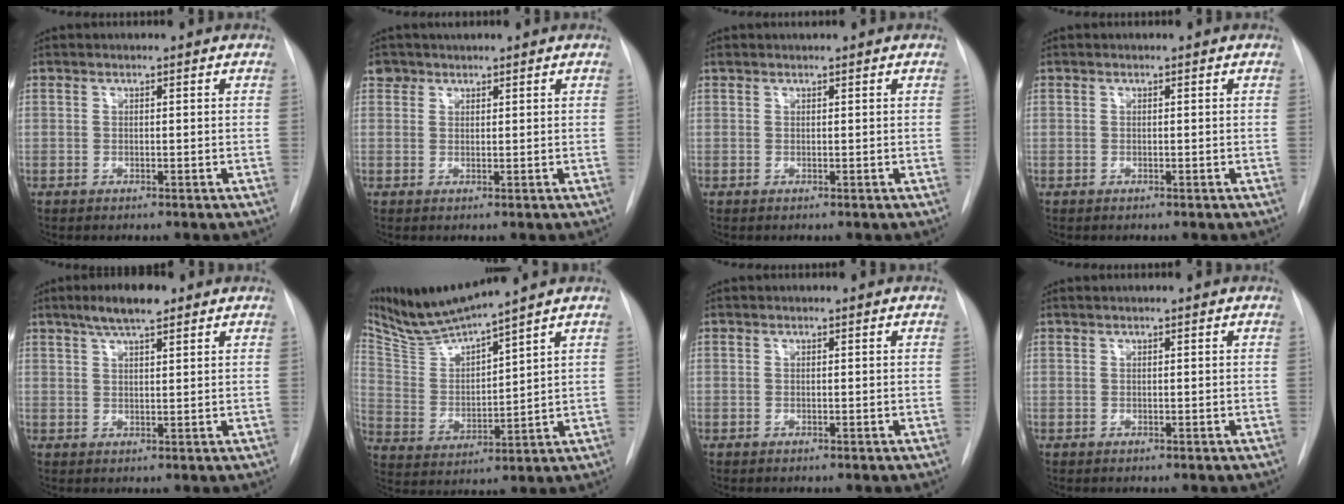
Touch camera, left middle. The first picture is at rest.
{"total": 1.5, "force": [1.2, 0.9, -0.2], "torque": [0.010, 0.008, 0.017]}
{"total": 0.6, "force": [0.6, 0.0, 0.1], "torque": [-0.009, 0.009, 0.013]}
{"total": 0.0}
{"total": 5.7, "force": [4.0, 1.1, 3.9], "torque": [-0.075, 0.009, 0.067]}
{"total": 10.6, "force": [9.8, -1.1, 4.0], "torque": [-0.088, -0.003, 0.198]}
{"total": 0.0}
{"total": 0.0}